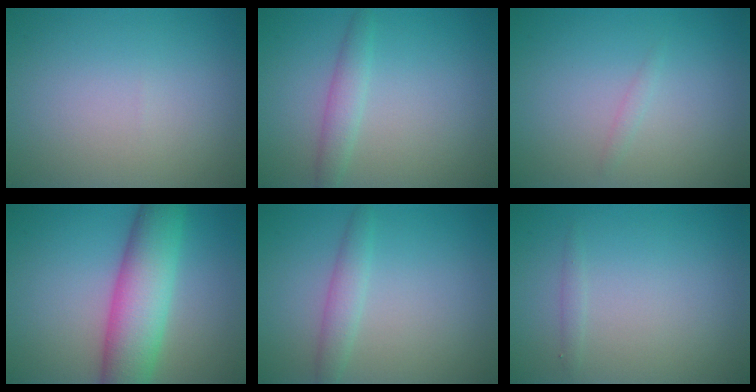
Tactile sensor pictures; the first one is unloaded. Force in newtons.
{"total": 2.1, "press": 2.1, "slide": 0.1}
{"total": 0.6, "press": 0.6, "slide": 0.0}
{"total": 8.2, "press": 8.2, "slide": 0.2}
{"total": 2.1, "press": 2.1, "slide": 0.1}
{"total": 0.6, "press": 0.6, "slide": 0.0}